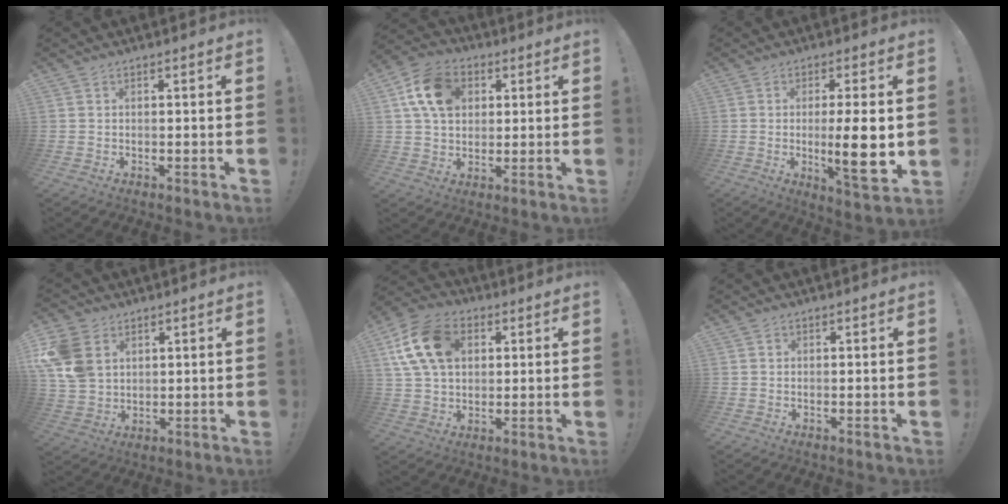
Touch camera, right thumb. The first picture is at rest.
{"total": 14.1, "force": [4.4, 10.6, 8.3], "torque": [-0.138, 0.000, 0.089]}
{"total": 12.5, "force": [-0.8, 1.7, 12.4], "torque": [-0.186, -0.014, -0.019]}
{"total": 12.8, "force": [4.5, 9.8, 6.9], "torque": [-0.142, -0.016, 0.091]}
{"total": 16.2, "force": [5.0, 11.7, 10.0], "torque": [-0.172, -0.008, 0.100]}
{"total": 0.6, "force": [0.1, 0.5, 0.0], "torque": [0.004, 0.000, 0.001]}